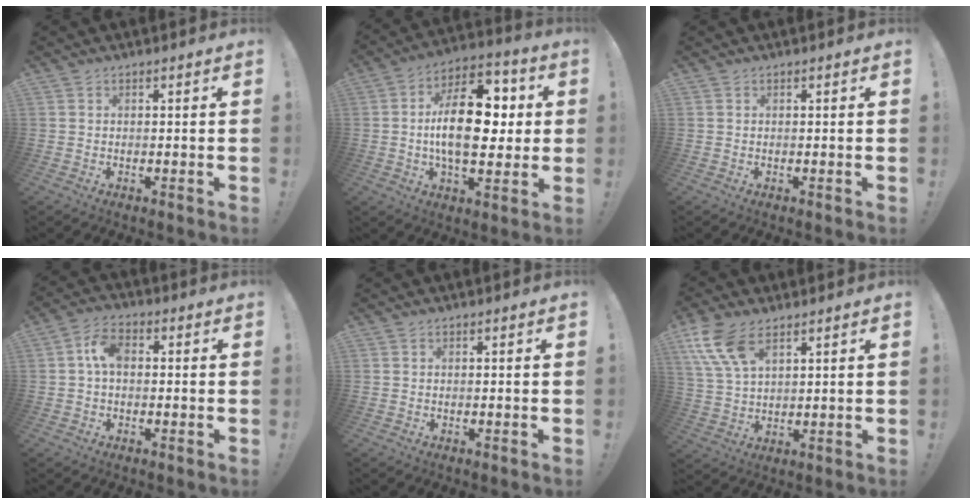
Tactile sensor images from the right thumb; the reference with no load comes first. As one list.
[{"total": 20.2, "force": [0.9, 10.7, 17.1], "torque": [-0.273, 0.005, 0.013]}, {"total": 0.0}, {"total": 6.3, "force": [0.5, 3.9, 5.0], "torque": [-0.089, 0.015, 0.013]}, {"total": 0.0}, {"total": 11.0, "force": [6.4, 5.4, 7.2], "torque": [-0.161, -0.017, 0.124]}]